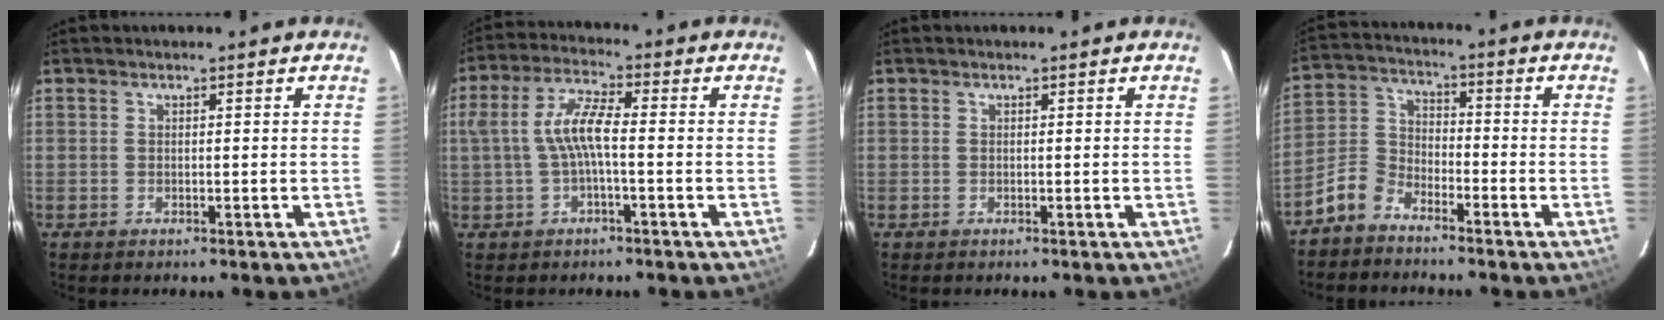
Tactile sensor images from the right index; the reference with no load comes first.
{"total": 7.1, "force": [-0.9, 1.7, 6.8], "torque": [-0.143, 0.011, -0.013]}
{"total": 0.0}
{"total": 7.4, "force": [-5.5, 4.2, 2.6], "torque": [-0.071, 0.028, -0.118]}